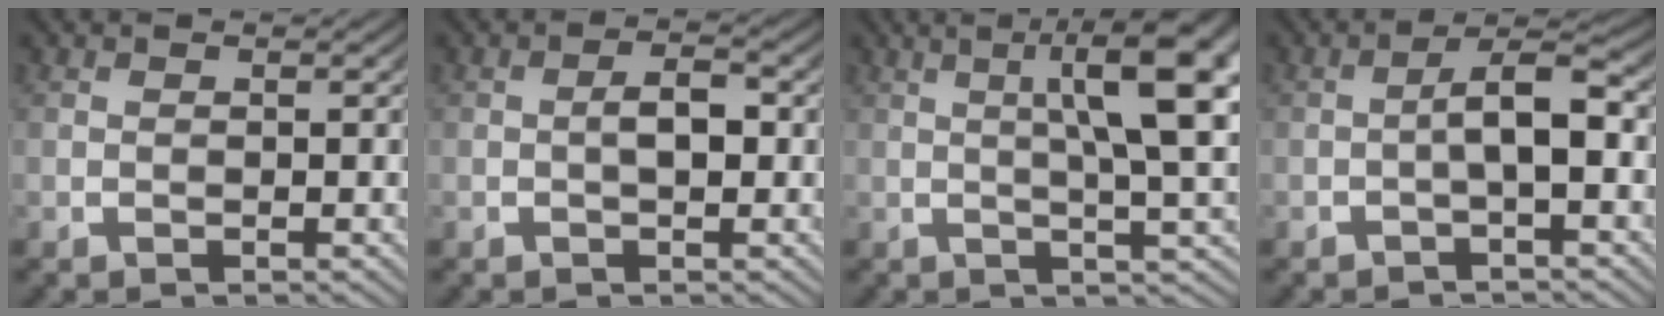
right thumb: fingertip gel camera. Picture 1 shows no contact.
{"total": 2.3, "force": [-0.1, 1.2, 2.0], "torque": [-0.035, 0.000, -0.001]}
{"total": 11.4, "force": [3.6, 4.6, 9.8], "torque": [-0.106, 0.015, 0.039]}
{"total": 4.3, "force": [-0.6, 1.8, 3.8], "torque": [-0.075, -0.004, -0.009]}